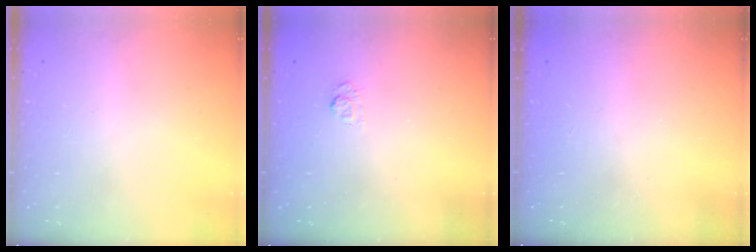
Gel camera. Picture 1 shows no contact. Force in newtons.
{"total": 2.7, "press": 2.3, "slide": 1.5}
{"total": 2.5, "press": 2.4, "slide": 0.8}